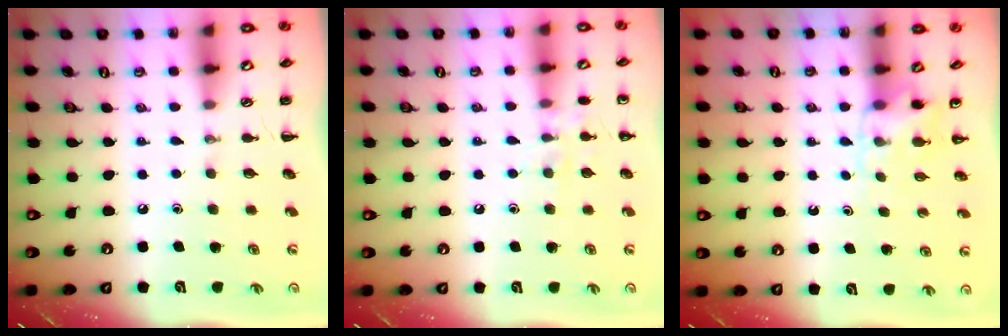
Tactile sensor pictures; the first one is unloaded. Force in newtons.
{"total": 6.2, "press": 6.1, "slide": 1.4}
{"total": 4.5, "press": 4.3, "slide": 1.4}